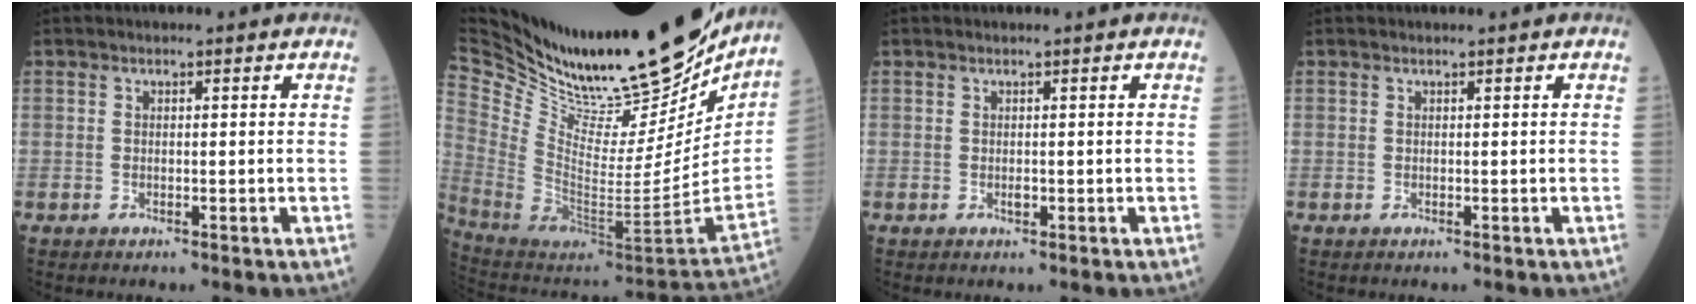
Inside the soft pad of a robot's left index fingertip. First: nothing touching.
{"total": 35.5, "force": [29.1, 9.6, 18.0], "torque": [-0.343, -0.076, 0.451]}
{"total": 0.8, "force": [0.1, 0.4, 0.6], "torque": [-0.012, 0.001, 0.003]}
{"total": 0.7, "force": [0.6, 0.1, 0.2], "torque": [-0.005, 0.005, 0.012]}